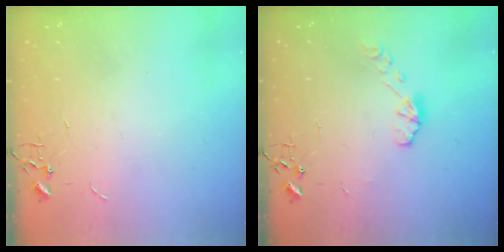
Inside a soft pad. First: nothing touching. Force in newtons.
{"total": 5.8, "press": 5.8, "slide": 0.1}